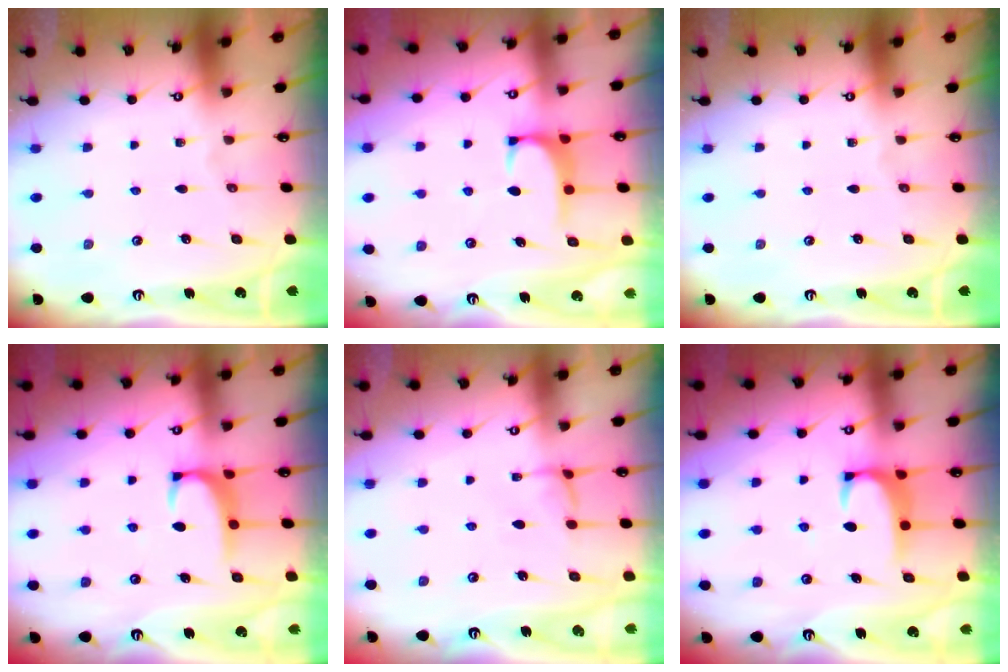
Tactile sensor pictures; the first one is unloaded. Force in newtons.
{"total": 0.6, "press": 0.4, "slide": 0.5}
{"total": 0.0}
{"total": 2.1, "press": 2.1, "slide": 0.6}
{"total": 0.6, "press": 0.1, "slide": 0.6}
{"total": 1.9, "press": 1.9, "slide": 0.3}